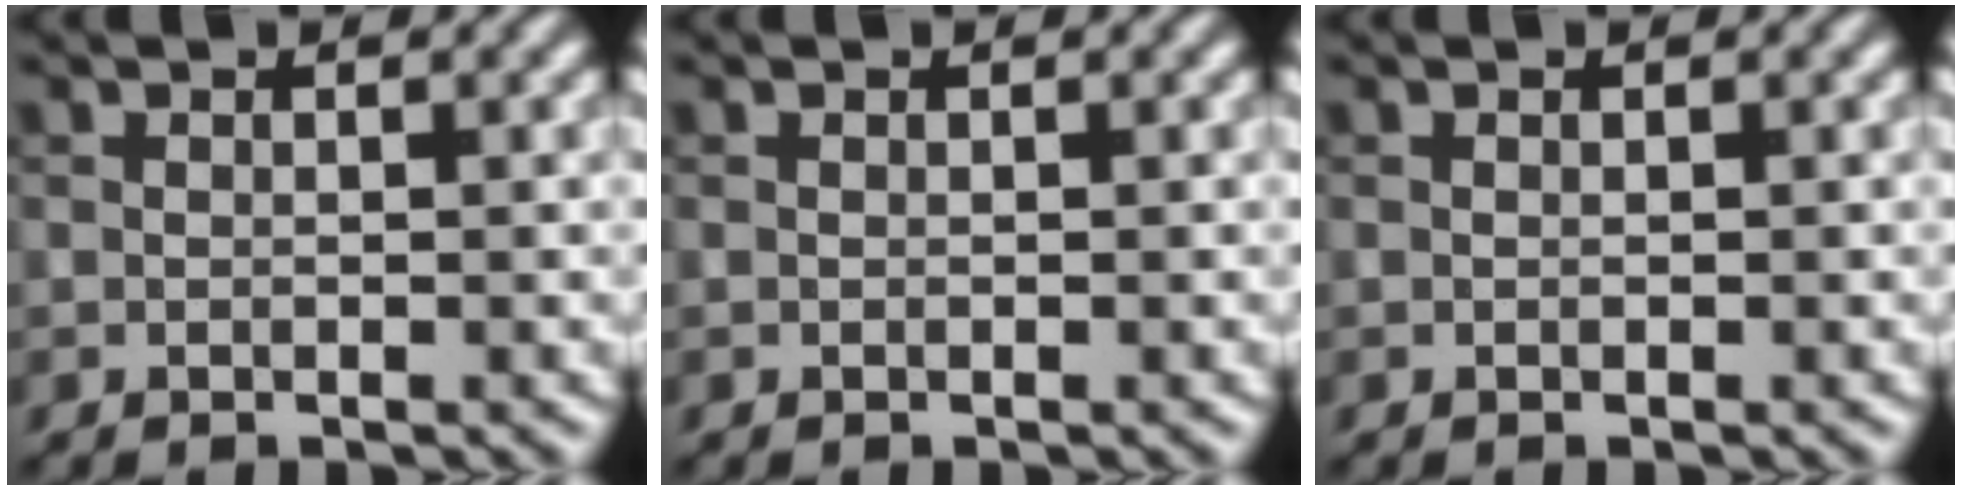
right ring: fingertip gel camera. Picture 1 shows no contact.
{"total": 0.0}
{"total": 0.0}